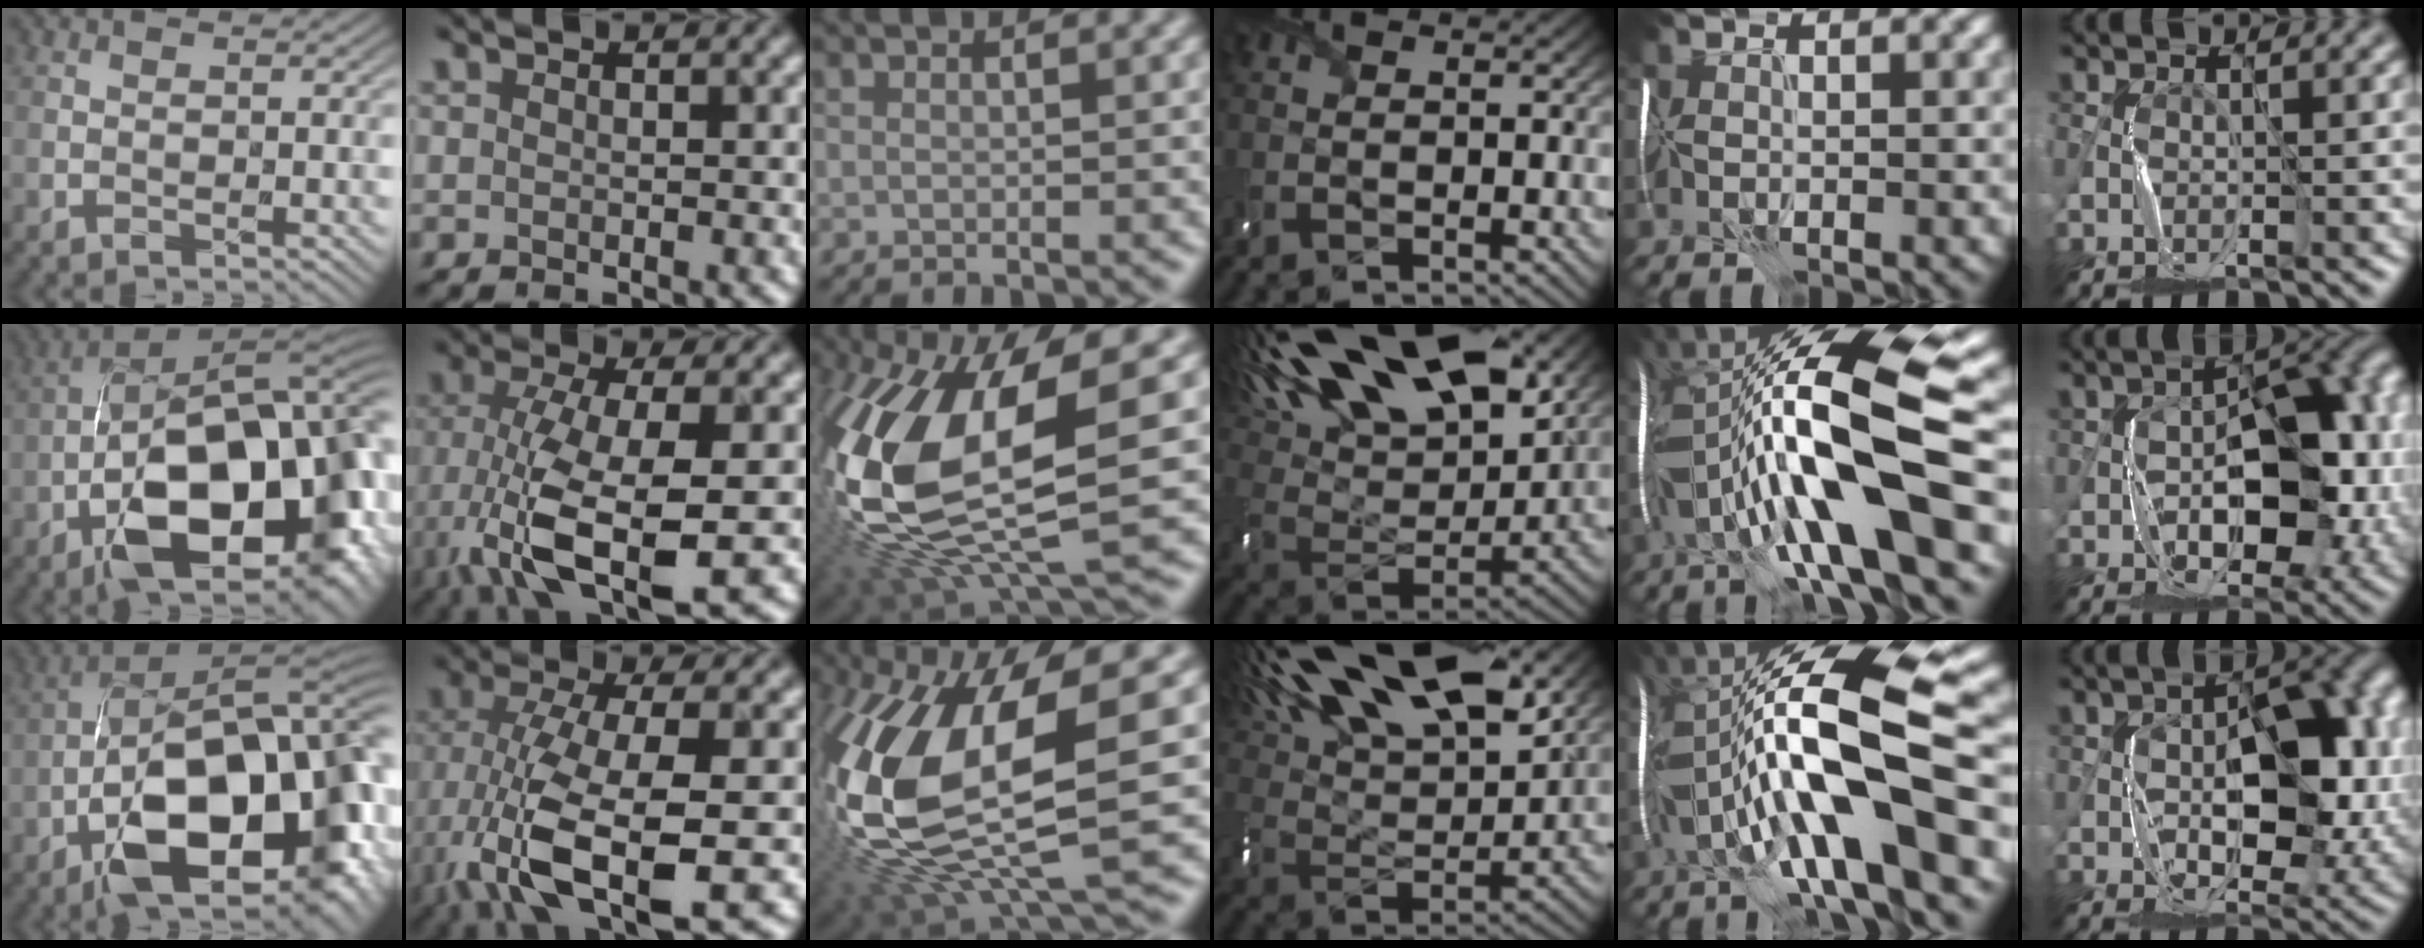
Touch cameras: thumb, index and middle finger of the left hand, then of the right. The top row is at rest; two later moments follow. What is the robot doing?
{"motion": "wrap", "object": "thread"}